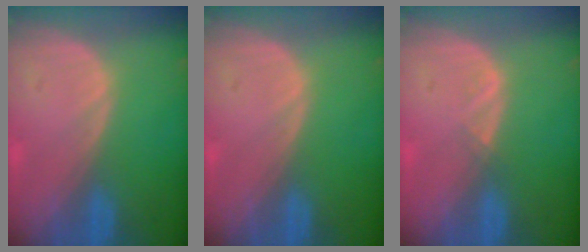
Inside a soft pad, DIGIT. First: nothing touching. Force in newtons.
{"total": 0.0}
{"total": 1.0, "press": 0.9, "slide": 0.5}